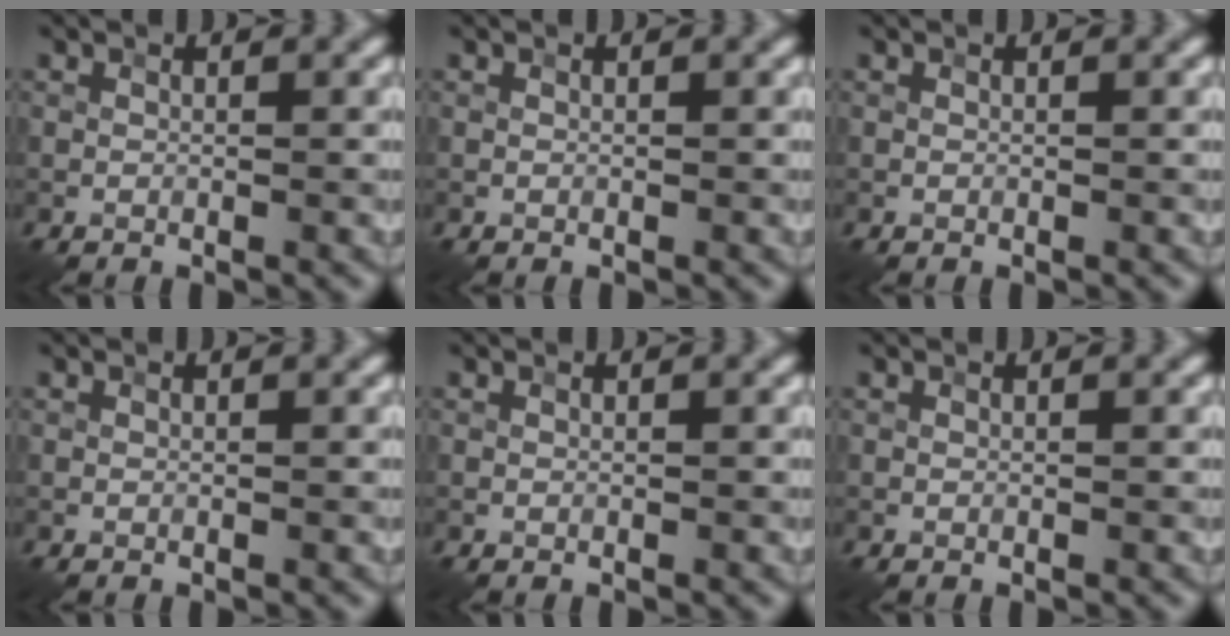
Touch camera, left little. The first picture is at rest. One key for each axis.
{"total": 0.0}
{"total": 0.0}
{"total": 0.0}
{"total": 0.0}
{"total": 0.0}